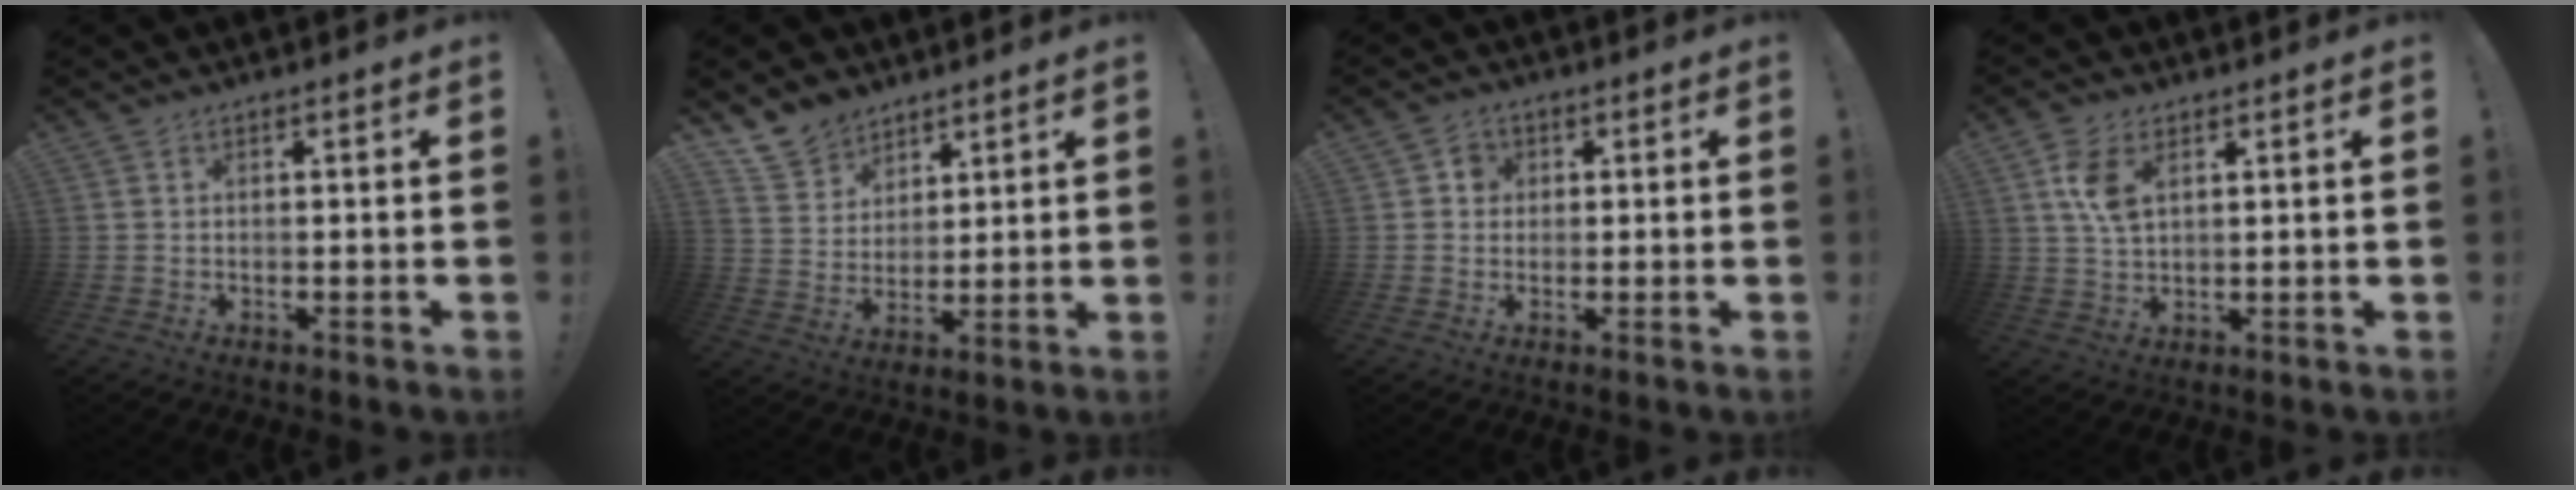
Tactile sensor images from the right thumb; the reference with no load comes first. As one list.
[{"total": 10.0, "force": [8.0, 5.9, 1.5], "torque": [-0.030, -0.057, 0.160]}, {"total": 3.6, "force": [0.6, 3.4, 1.0], "torque": [-0.010, 0.002, 0.008]}, {"total": 7.4, "force": [2.9, 4.2, 5.4], "torque": [-0.097, -0.011, 0.049]}]